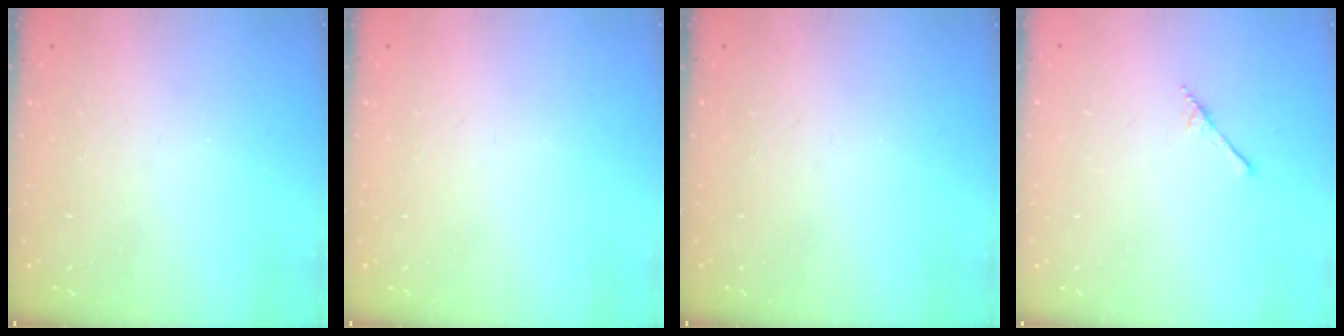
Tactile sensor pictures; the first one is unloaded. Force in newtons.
{"total": 0.0}
{"total": 0.0}
{"total": 1.7, "press": 1.7, "slide": 0.1}